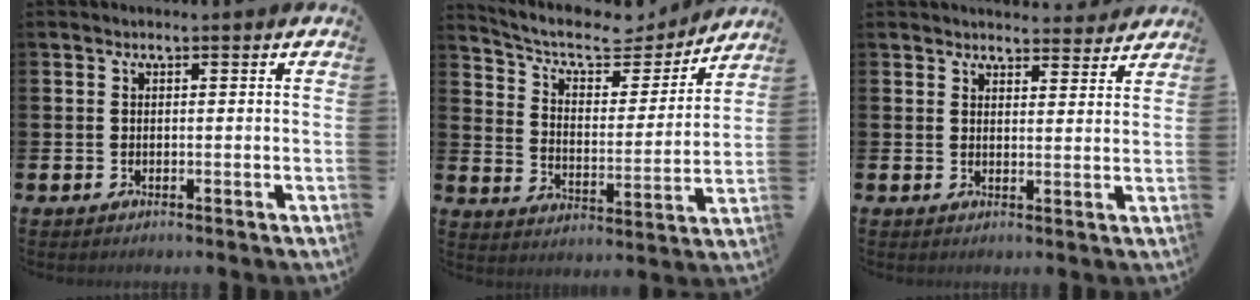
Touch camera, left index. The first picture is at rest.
{"total": 9.0, "force": [7.9, 3.0, 3.1], "torque": [-0.088, -0.052, 0.132]}
{"total": 3.8, "force": [3.7, 0.7, 0.1], "torque": [-0.002, -0.021, 0.067]}